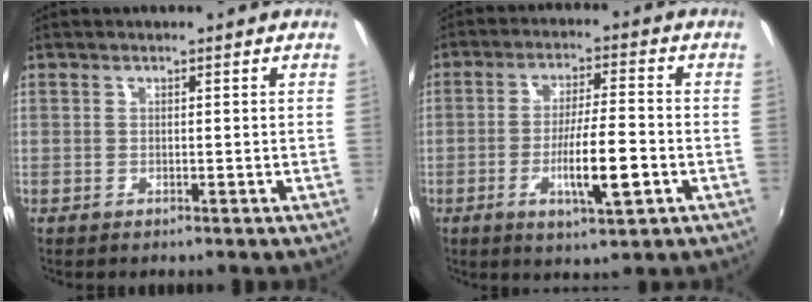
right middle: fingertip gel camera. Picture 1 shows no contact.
{"total": 9.5, "force": [-3.3, 1.4, 8.8], "torque": [-0.159, -0.012, -0.052]}